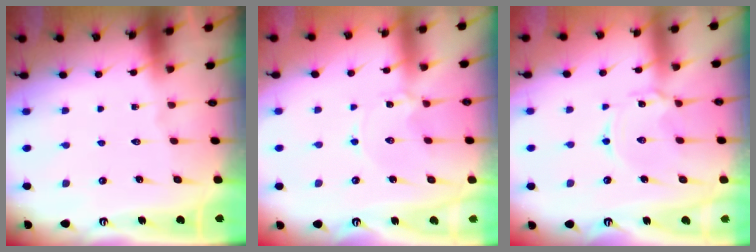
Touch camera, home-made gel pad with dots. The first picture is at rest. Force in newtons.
{"total": 1.3, "press": 1.3, "slide": 0.3}
{"total": 2.6, "press": 2.6, "slide": 0.3}